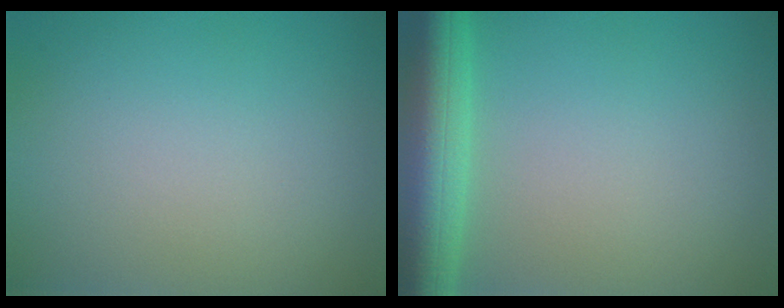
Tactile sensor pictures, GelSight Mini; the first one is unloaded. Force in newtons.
{"total": 7.5, "press": 7.4, "slide": 0.4}